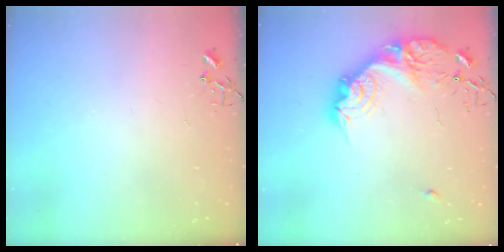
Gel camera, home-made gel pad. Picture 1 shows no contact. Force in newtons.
{"total": 18.5, "press": 18.5, "slide": 1.0}